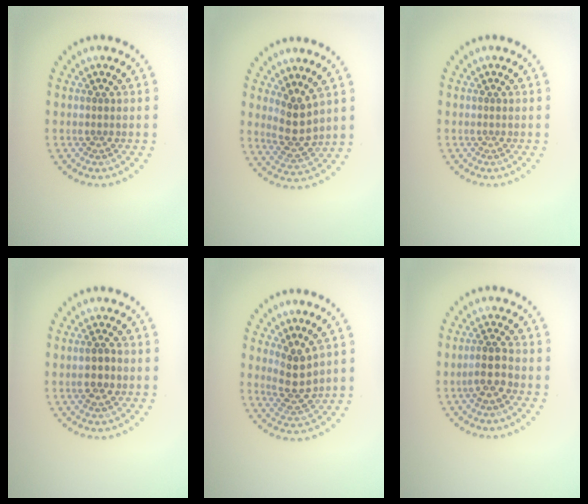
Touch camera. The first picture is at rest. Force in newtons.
{"total": 2.9, "press": 2.5, "slide": 1.4}
{"total": 0.0}
{"total": 2.1, "press": 2.1, "slide": 0.4}
{"total": 2.9, "press": 2.5, "slide": 1.4}
{"total": 2.3, "press": 2.0, "slide": 1.1}